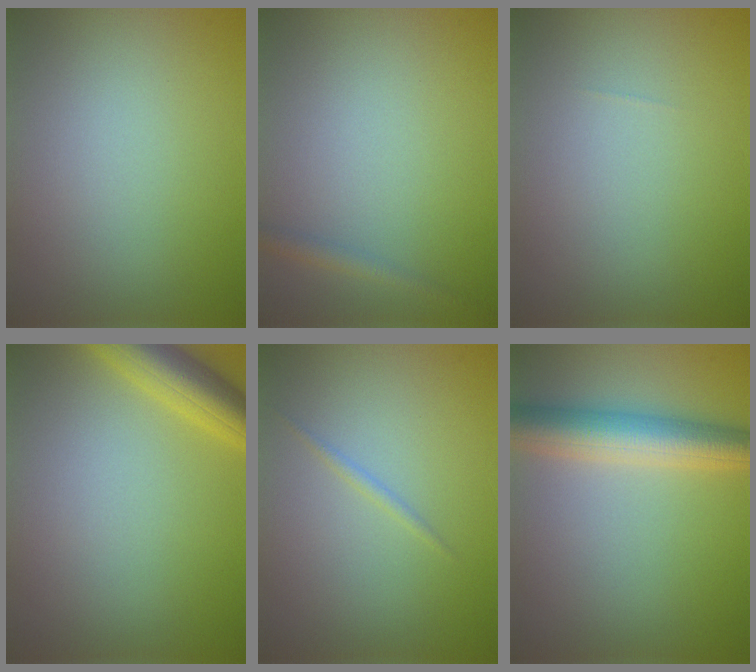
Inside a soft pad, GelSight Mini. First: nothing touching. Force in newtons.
{"total": 1.3, "press": 1.3, "slide": 0.1}
{"total": 0.0}
{"total": 4.7, "press": 4.7, "slide": 0.2}
{"total": 0.6, "press": 0.6, "slide": 0.0}
{"total": 5.8, "press": 5.8, "slide": 0.2}